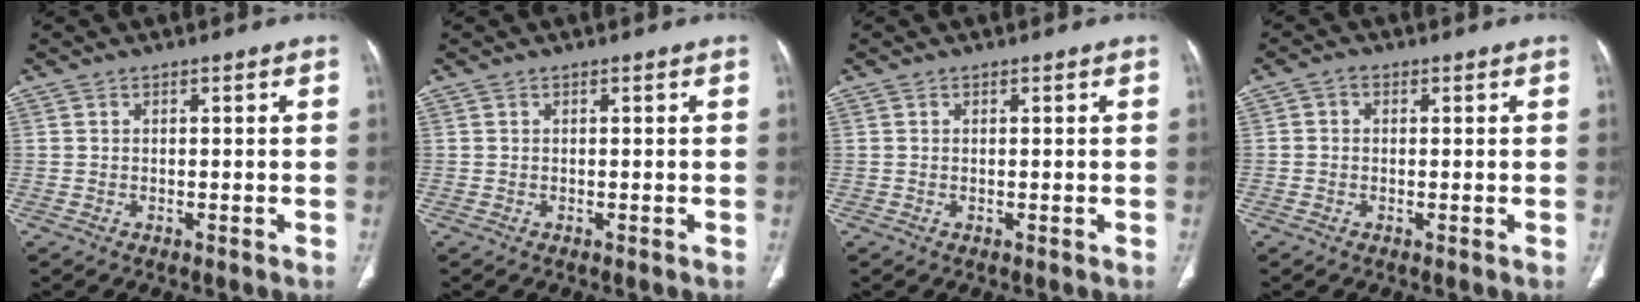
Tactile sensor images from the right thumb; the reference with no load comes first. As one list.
[{"total": 0.0}, {"total": 0.0}, {"total": 1.4, "force": [0.2, 1.1, 0.7], "torque": [-0.003, 0.007, -0.003]}]